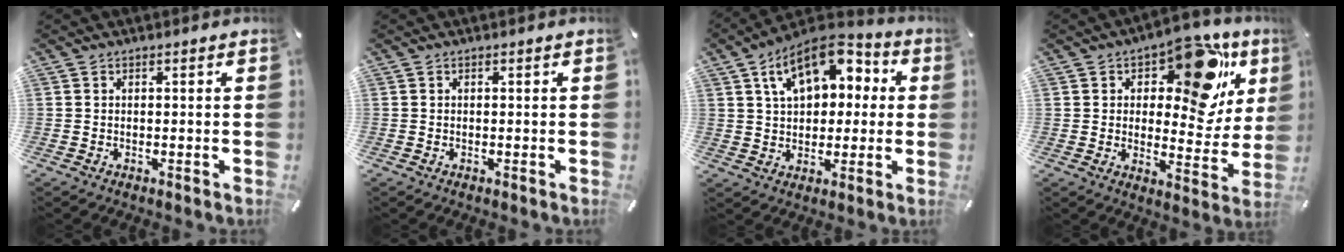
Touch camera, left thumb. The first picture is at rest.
{"total": 0.0}
{"total": 14.3, "force": [6.0, 9.7, 8.6], "torque": [-0.145, -0.015, 0.109]}
{"total": 18.1, "force": [8.7, 9.1, 13.0], "torque": [-0.171, -0.048, 0.140]}